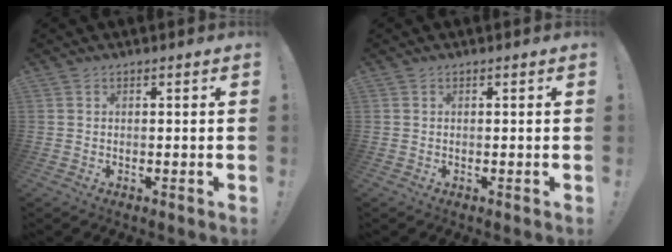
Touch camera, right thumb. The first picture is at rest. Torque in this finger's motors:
{"motor_torque": [0.00, 0.00, 0.00, 0.00, 0.00]}